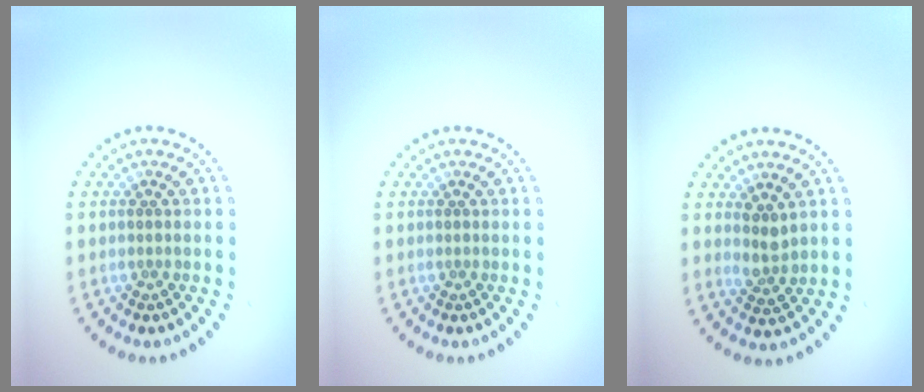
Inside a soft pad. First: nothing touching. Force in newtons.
{"total": 0.0}
{"total": 1.8, "press": 1.4, "slide": 1.1}